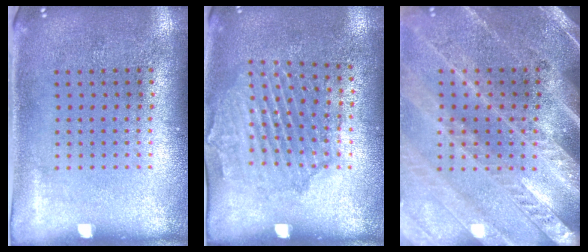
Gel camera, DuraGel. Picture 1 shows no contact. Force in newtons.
{"total": 1.5, "press": 1.5, "slide": 0.4}
{"total": 3.3, "press": 2.8, "slide": 1.7}